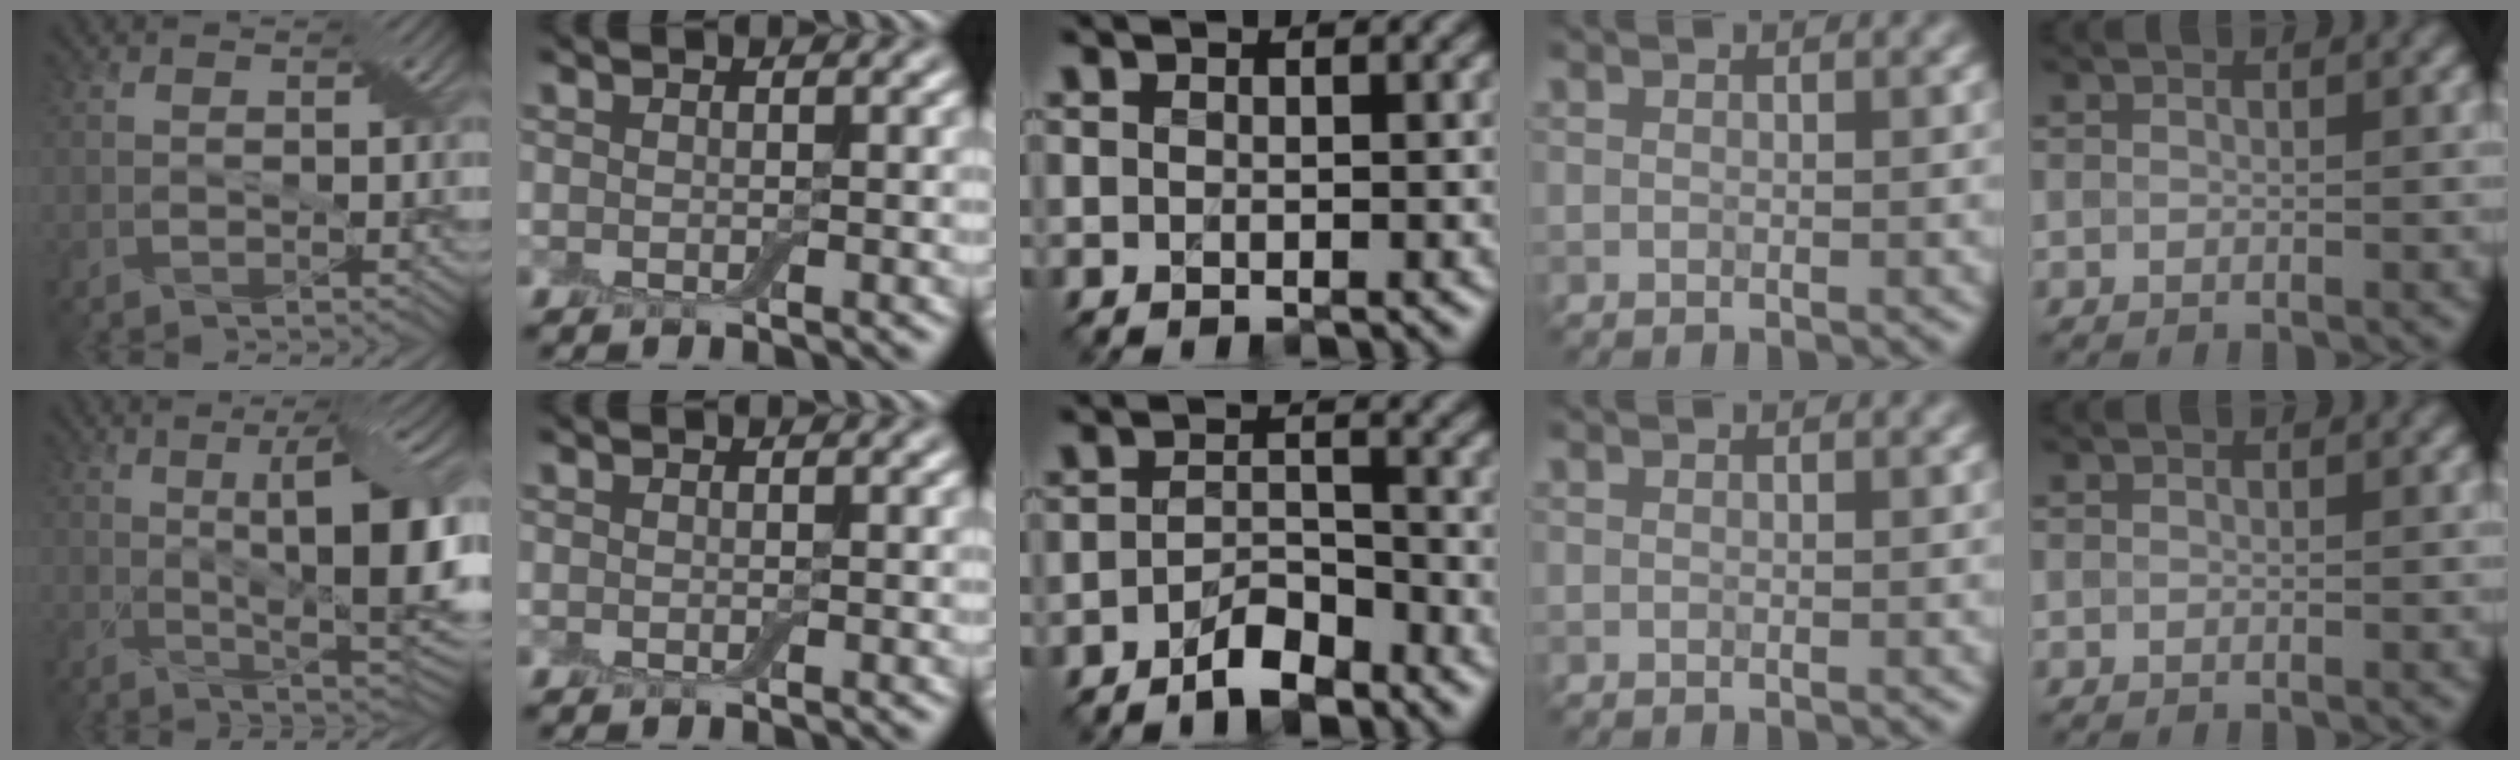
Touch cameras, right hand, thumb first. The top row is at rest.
{"thumb": {"total": 14.2, "force": [1.4, 3.9, 13.6], "torque": [-0.187, 0.010, 0.026]}, "middle": {"total": 3.3, "force": [-2.5, 1.1, 1.9], "torque": [-0.032, 0.009, -0.048]}}